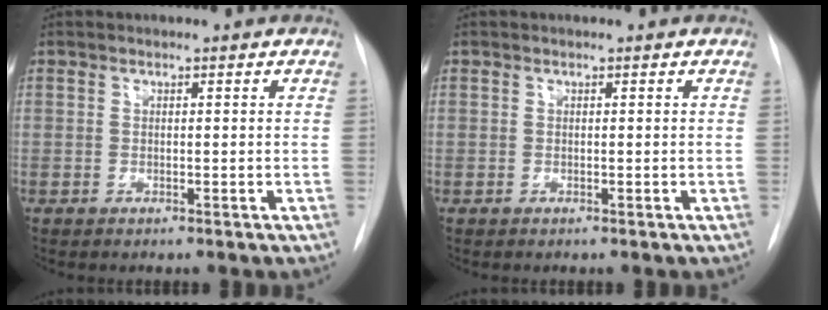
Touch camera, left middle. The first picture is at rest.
{"total": 0.0}